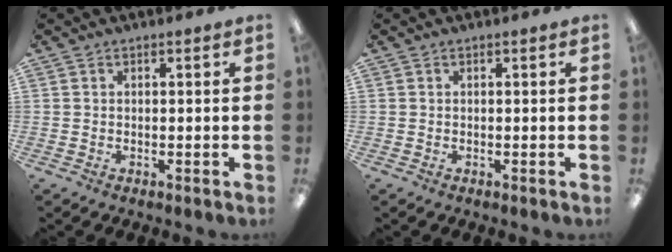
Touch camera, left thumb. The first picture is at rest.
{"total": 0.0}